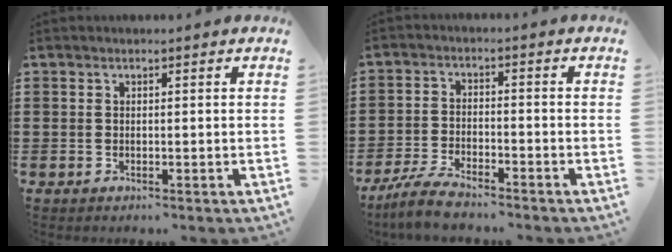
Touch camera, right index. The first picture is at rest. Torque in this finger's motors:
{"motor_torque": [1.03, 1.11, 0.32, 0.06]}